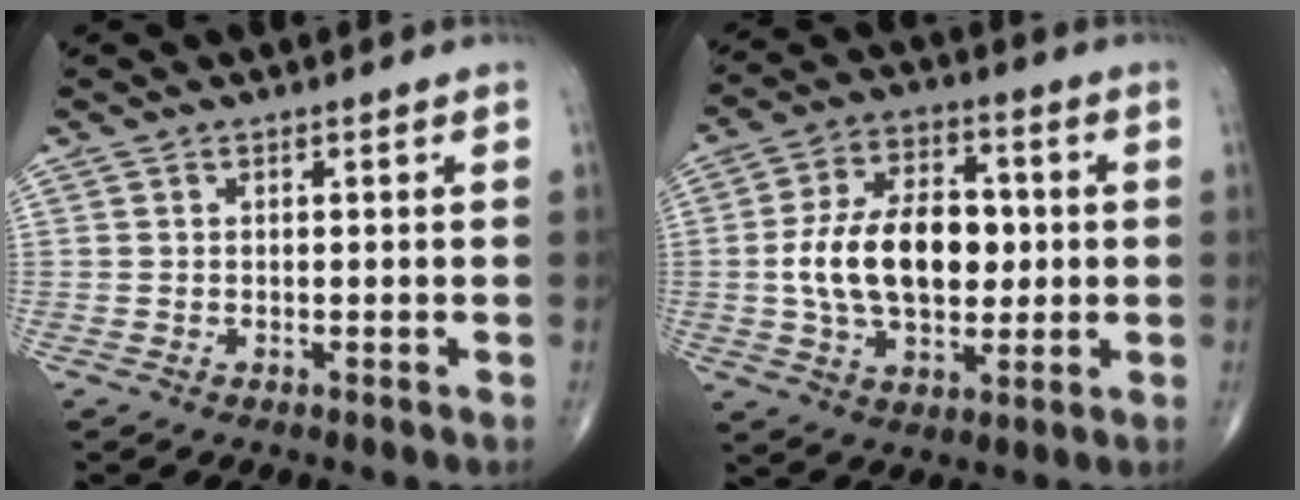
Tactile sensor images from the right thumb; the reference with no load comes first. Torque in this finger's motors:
{"motor_torque": [0.24, 0.24, 1.22, 0.21, 0.18]}